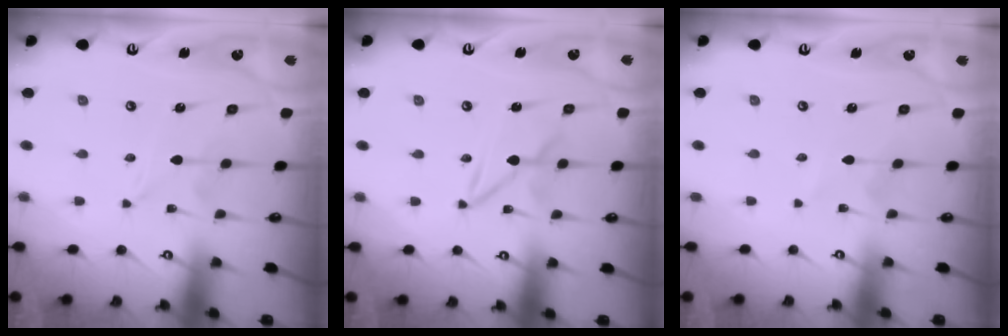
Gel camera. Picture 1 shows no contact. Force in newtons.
{"total": 2.5, "press": 2.5, "slide": 0.3}
{"total": 0.0}